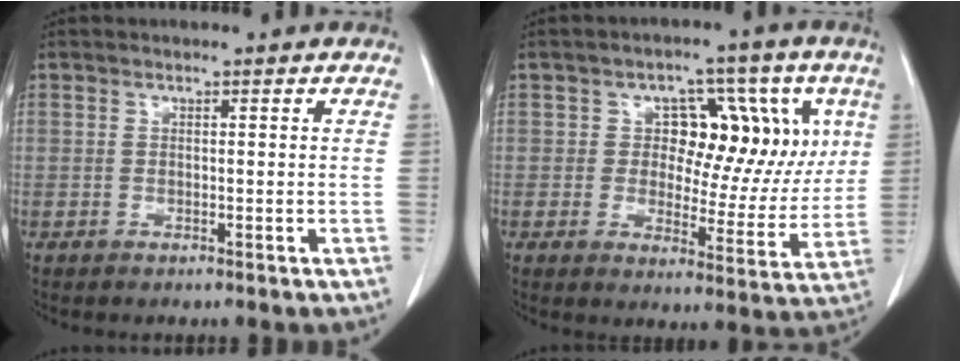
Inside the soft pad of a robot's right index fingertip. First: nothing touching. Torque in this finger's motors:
{"motor_torque": [1.03, 0.34, 0.40, 0.02]}